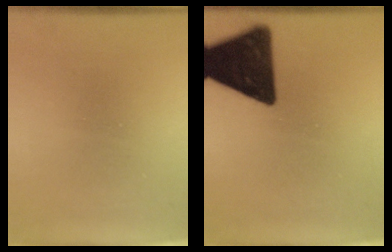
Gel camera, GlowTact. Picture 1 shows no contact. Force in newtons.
{"total": 15.5}